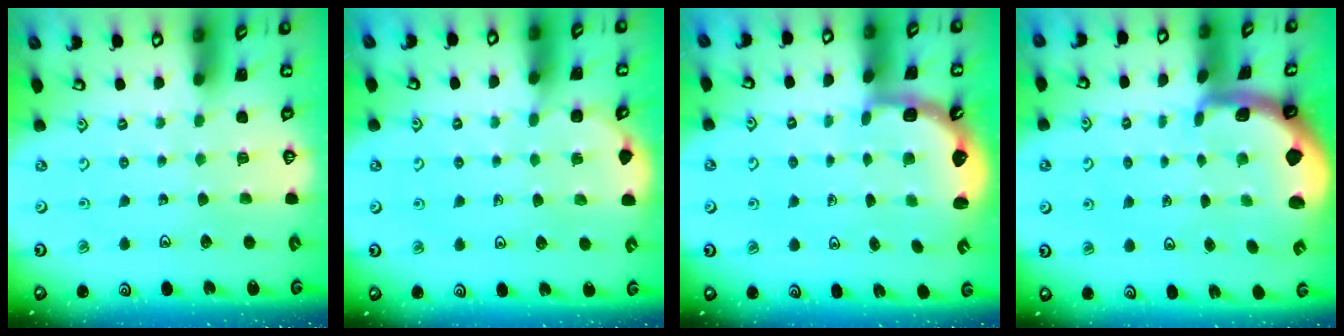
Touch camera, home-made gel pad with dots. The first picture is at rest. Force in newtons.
{"total": 2.6, "press": 2.6, "slide": 0.3}
{"total": 2.6, "press": 2.3, "slide": 1.3}
{"total": 1.9, "press": 1.9, "slide": 0.4}